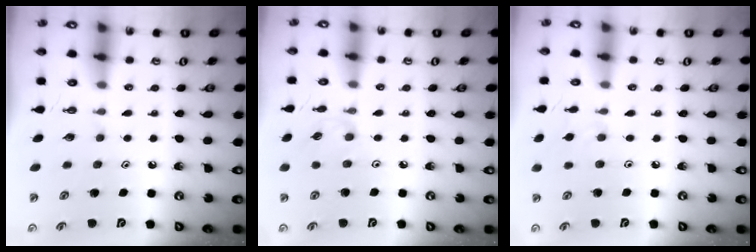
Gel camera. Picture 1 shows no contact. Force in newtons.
{"total": 1.3, "press": 1.2, "slide": 0.4}
{"total": 2.6, "press": 2.6, "slide": 0.5}